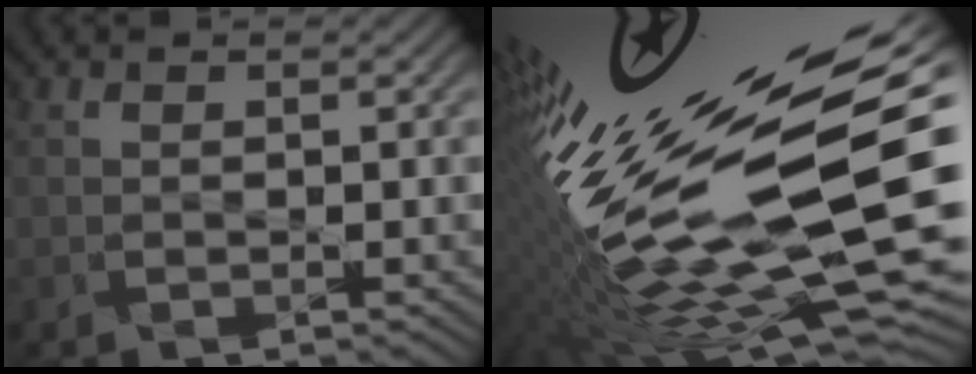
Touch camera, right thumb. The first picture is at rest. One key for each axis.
{"total": 20.7, "fx": 2.0, "fy": 7.3, "fz": 19.3, "tx": -0.356, "ty": -0.036, "tz": 0.050}